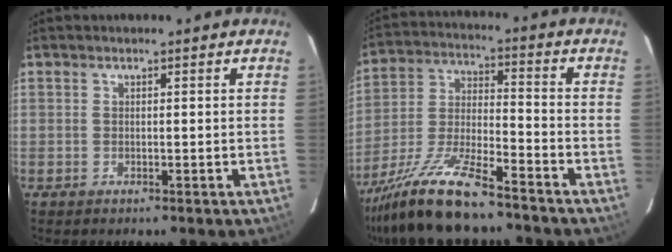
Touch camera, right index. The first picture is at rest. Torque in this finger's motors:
{"motor_torque": [1.11, -1.03, 0.57, 0.16]}